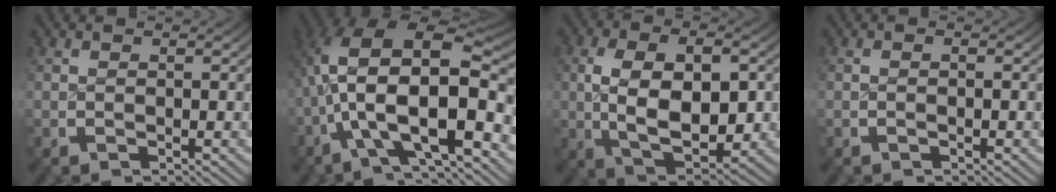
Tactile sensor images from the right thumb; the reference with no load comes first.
{"total": 14.5, "force": [-0.4, 9.0, 11.5], "torque": [-0.227, -0.036, 0.000]}
{"total": 10.0, "force": [-0.8, 6.2, 7.8], "torque": [-0.159, -0.034, 0.003]}
{"total": 0.6, "force": [-0.4, 0.1, 0.5], "torque": [-0.006, 0.005, -0.010]}